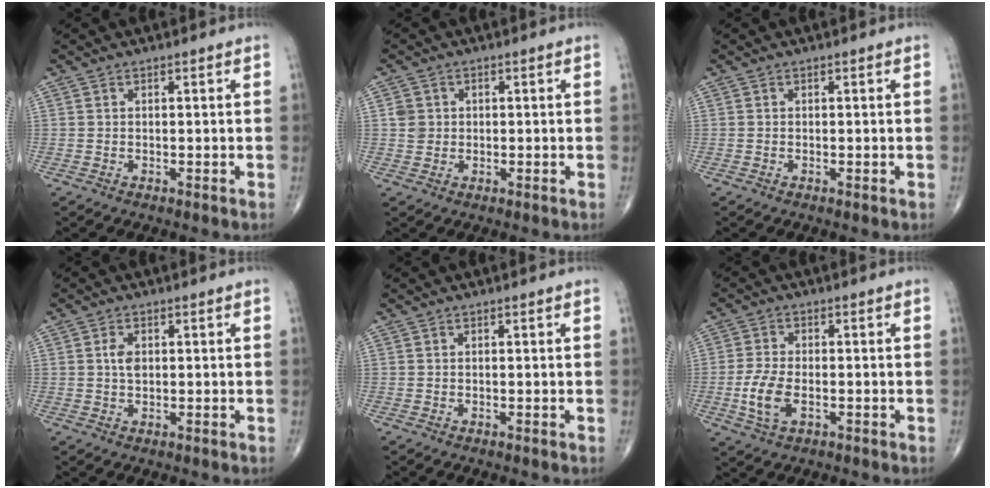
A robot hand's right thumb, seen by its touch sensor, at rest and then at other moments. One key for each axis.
{"total": 2.7, "fx": 0.4, "fy": 2.5, "fz": 0.9, "tx": -0.002, "ty": 0.002, "tz": 0.008}
{"total": 0.0}
{"total": 2.6, "fx": 0.5, "fy": 1.6, "fz": 2.0, "tx": -0.036, "ty": 0.000, "tz": 0.008}
{"total": 0.0}
{"total": 6.5, "fx": -1.7, "fy": 3.5, "fz": 5.2, "tx": -0.117, "ty": 0.001, "tz": -0.032}